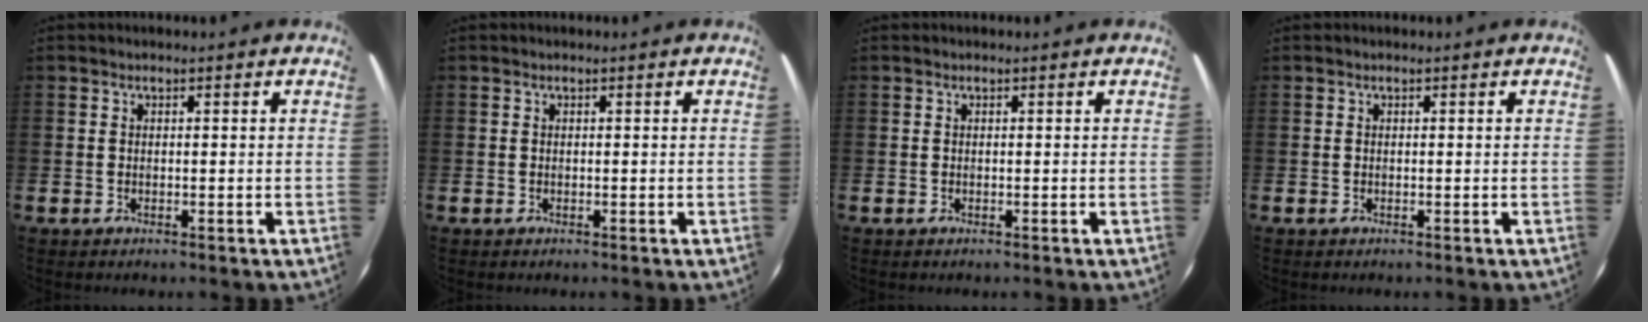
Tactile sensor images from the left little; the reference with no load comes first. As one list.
[{"total": 0.0}, {"total": 0.0}, {"total": 0.0}]